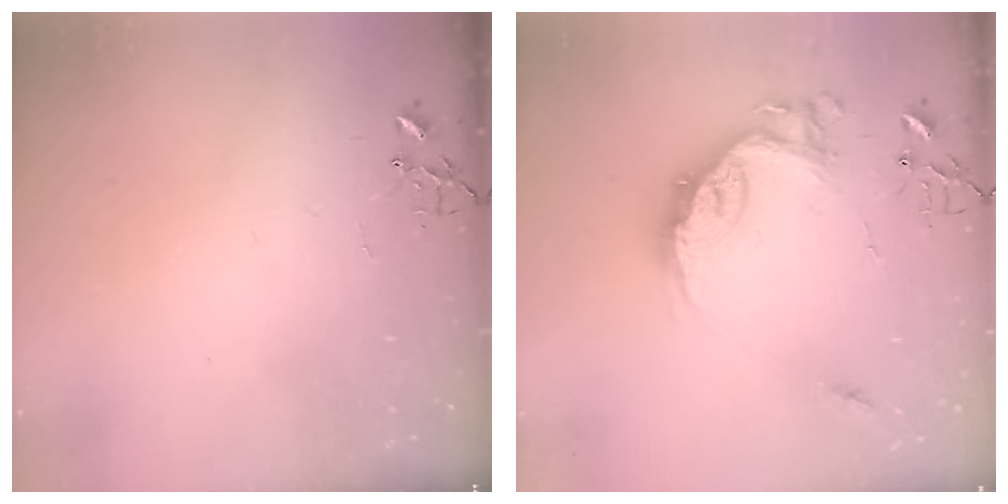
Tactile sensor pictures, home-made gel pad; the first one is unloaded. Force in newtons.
{"total": 16.6, "press": 16.6, "slide": 0.9}